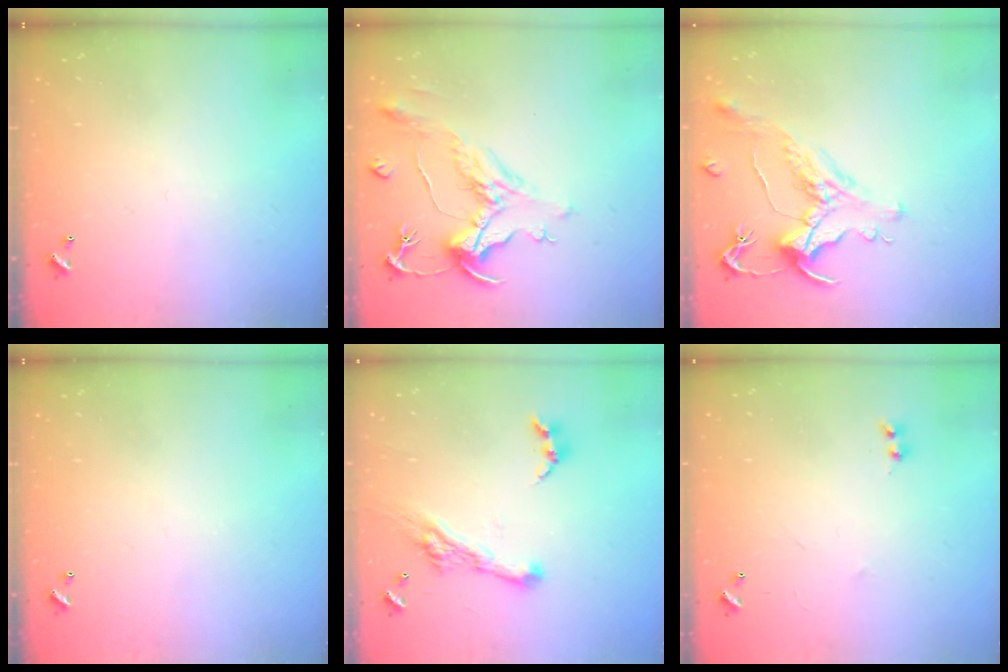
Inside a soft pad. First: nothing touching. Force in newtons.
{"total": 1.9, "press": 1.4, "slide": 1.2}
{"total": 1.7, "press": 1.1, "slide": 1.3}
{"total": 0.0}
{"total": 8.3, "press": 8.2, "slide": 1.2}
{"total": 2.0, "press": 2.0, "slide": 0.5}